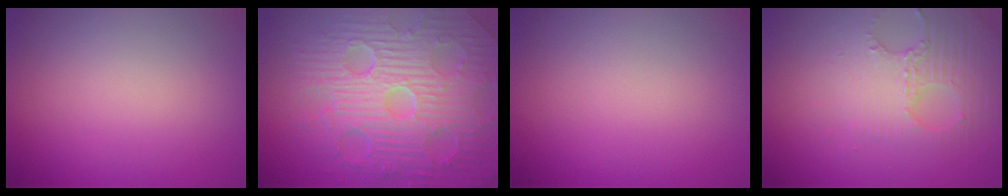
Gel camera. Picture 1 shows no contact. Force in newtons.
{"total": 11.3, "press": 7.4, "slide": 8.6}
{"total": 0.0}
{"total": 3.5, "press": 3.4, "slide": 0.8}